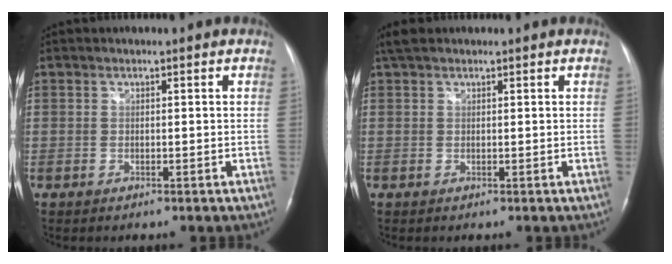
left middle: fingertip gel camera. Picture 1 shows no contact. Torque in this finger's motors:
{"motor_torque": [0.43, -0.05, -0.07, 0.03]}